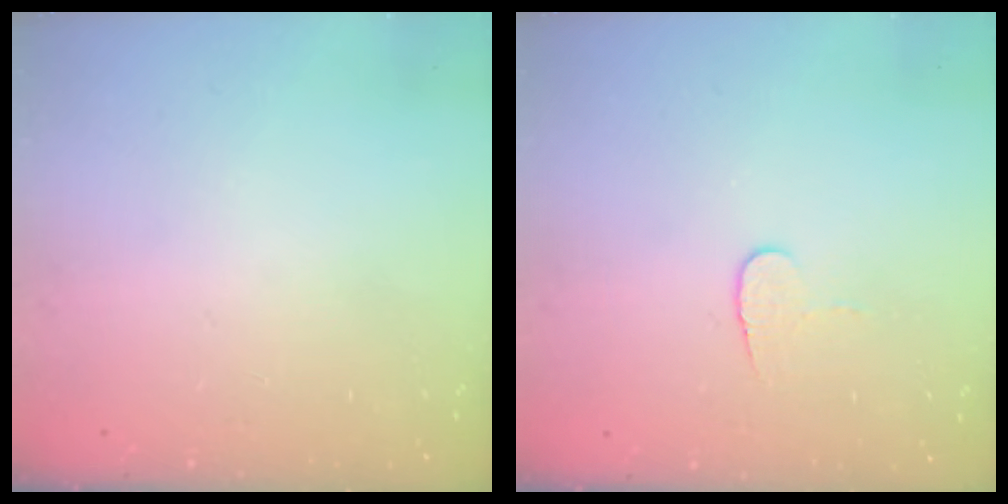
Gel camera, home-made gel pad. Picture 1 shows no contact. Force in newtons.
{"total": 5.3, "press": 5.3, "slide": 0.5}